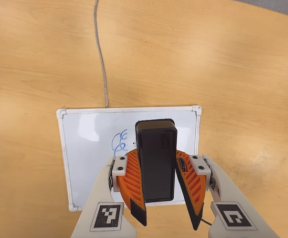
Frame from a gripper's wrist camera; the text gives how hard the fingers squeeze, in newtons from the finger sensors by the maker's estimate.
{"total": 7.5, "left": 8.5, "right": 6.4}